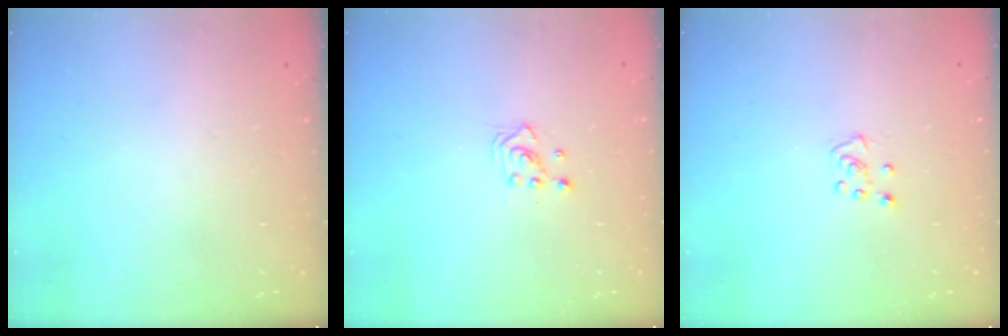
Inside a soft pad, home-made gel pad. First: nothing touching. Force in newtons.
{"total": 2.3, "press": 2.3, "slide": 0.3}
{"total": 3.7, "press": 3.6, "slide": 0.4}